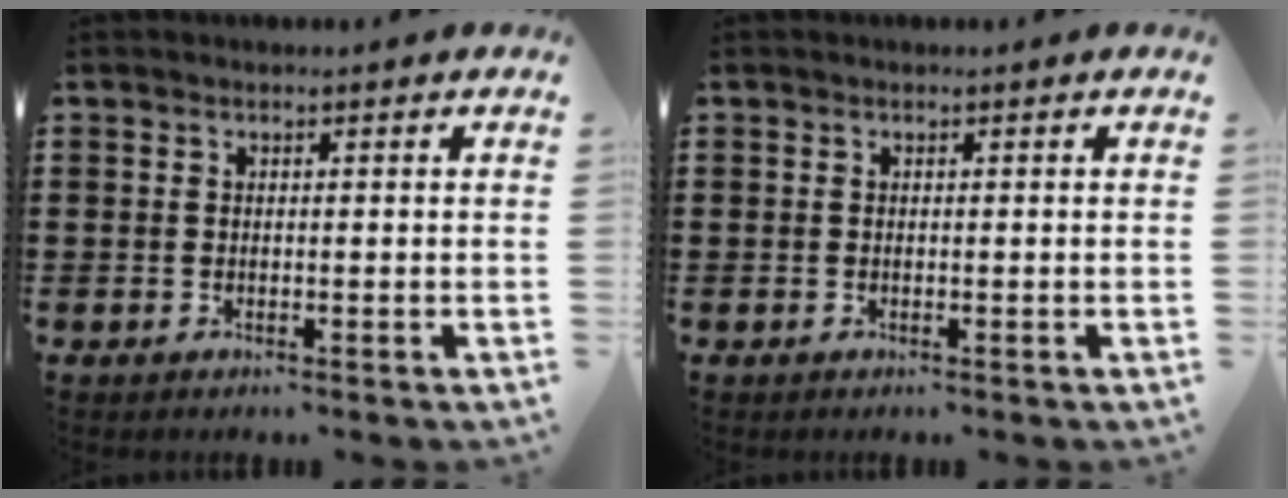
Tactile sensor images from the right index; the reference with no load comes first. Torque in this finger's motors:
{"motor_torque": [0.01, 0.12, 0.00, 0.00]}